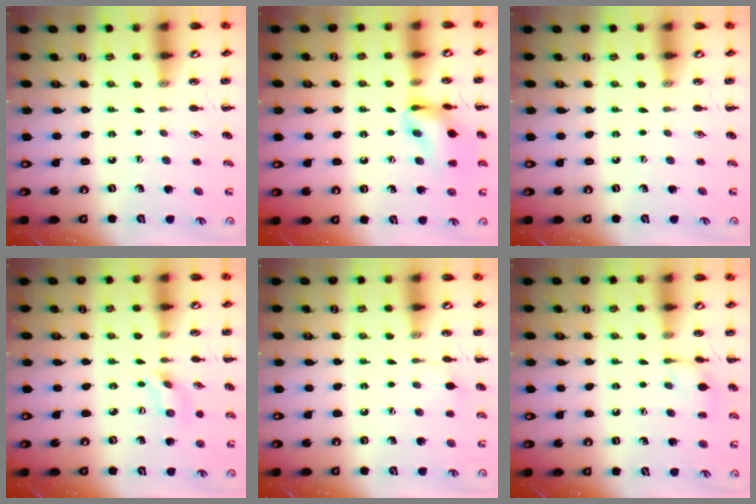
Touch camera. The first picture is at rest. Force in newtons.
{"total": 13.9, "press": 13.9, "slide": 1.1}
{"total": 0.0}
{"total": 2.7, "press": 2.6, "slide": 0.8}
{"total": 4.7, "press": 4.5, "slide": 1.2}
{"total": 8.3, "press": 8.2, "slide": 1.4}